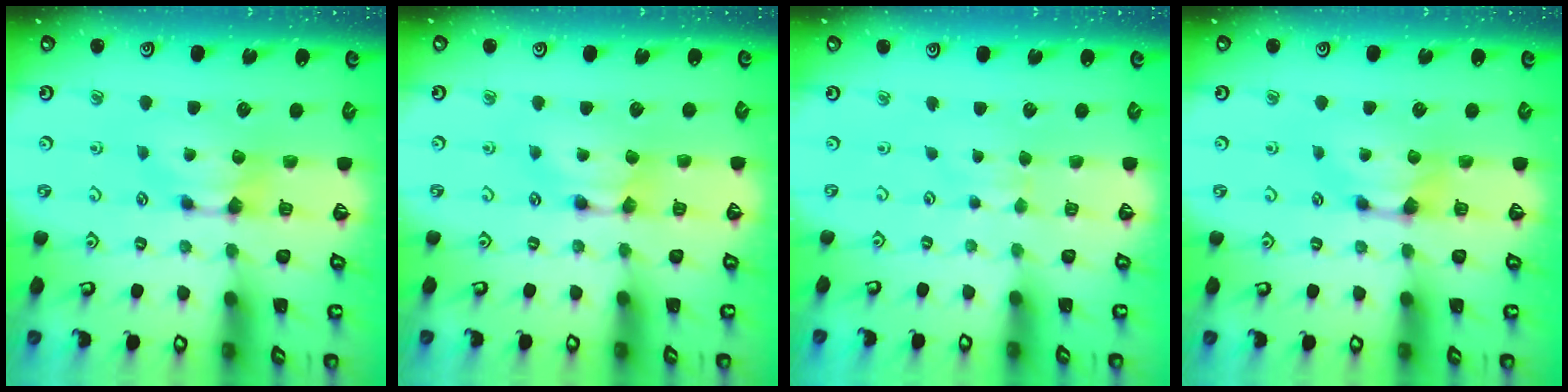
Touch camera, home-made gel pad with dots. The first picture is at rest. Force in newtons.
{"total": 1.6, "press": 1.6, "slide": 0.1}
{"total": 2.8, "press": 2.8, "slide": 0.4}
{"total": 0.6, "press": 0.4, "slide": 0.5}